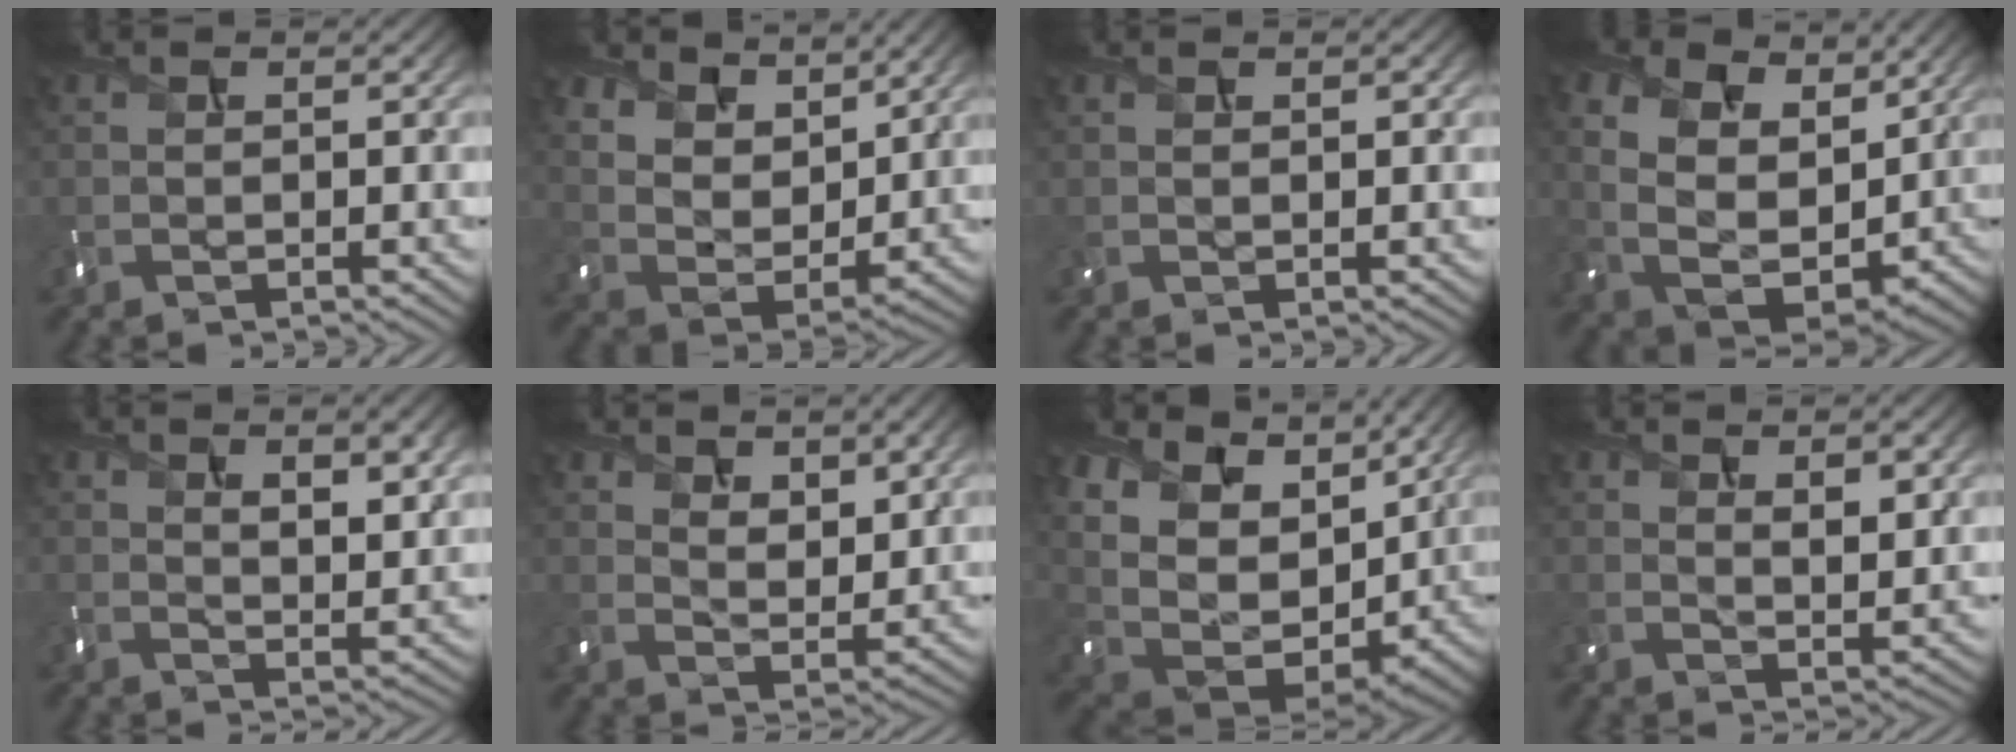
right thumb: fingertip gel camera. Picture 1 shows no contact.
{"total": 9.6, "force": [6.9, 5.1, 4.2], "torque": [-0.117, -0.027, 0.136]}
{"total": 1.2, "force": [0.5, 0.6, 0.8], "torque": [-0.017, -0.002, 0.013]}
{"total": 12.4, "force": [5.2, 7.6, 8.2], "torque": [-0.199, -0.002, 0.081]}
{"total": 6.3, "force": [2.9, 2.7, 4.9], "torque": [-0.081, -0.004, 0.052]}
{"total": 6.2, "force": [3.9, 3.1, 3.7], "torque": [-0.072, -0.011, 0.074]}
{"total": 15.5, "force": [7.5, 9.9, 9.3], "torque": [-0.240, 0.021, 0.157]}
{"total": 4.7, "force": [2.5, 1.9, 3.5], "torque": [-0.065, -0.007, 0.048]}